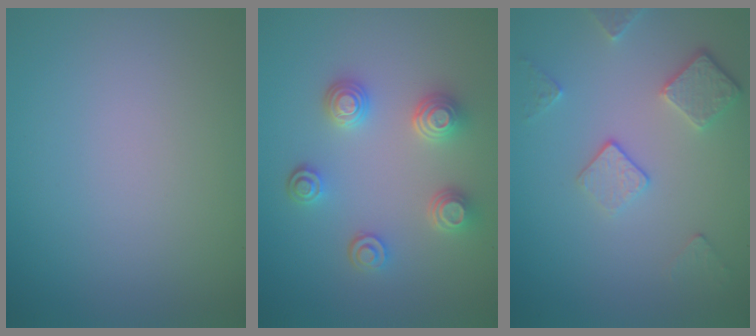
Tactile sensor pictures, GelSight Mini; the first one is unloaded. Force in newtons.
{"total": 3.7, "press": 3.2, "slide": 1.8}
{"total": 3.5, "press": 2.8, "slide": 2.2}